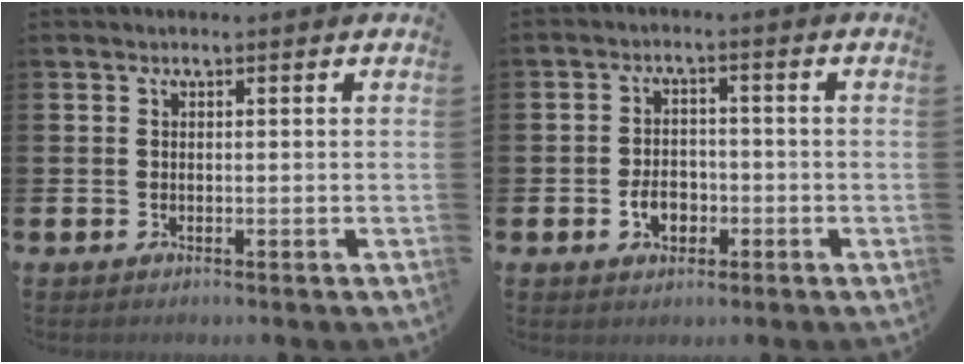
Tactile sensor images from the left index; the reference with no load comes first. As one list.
[{"total": 3.5, "force": [-1.3, 2.6, 2.0], "torque": [-0.026, -0.002, -0.029]}]